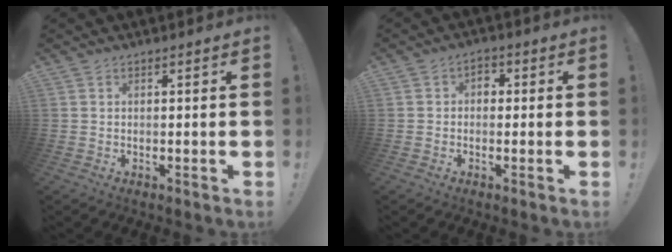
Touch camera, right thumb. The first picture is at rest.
{"total": 2.7, "force": [-0.4, 2.4, 1.3], "torque": [-0.017, 0.003, -0.010]}